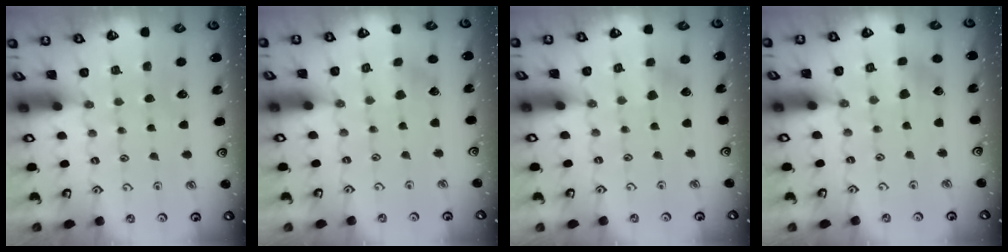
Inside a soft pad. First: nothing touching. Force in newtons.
{"total": 2.7, "press": 2.7, "slide": 0.2}
{"total": 3.0, "press": 3.0, "slide": 0.4}
{"total": 2.7, "press": 2.7, "slide": 0.3}